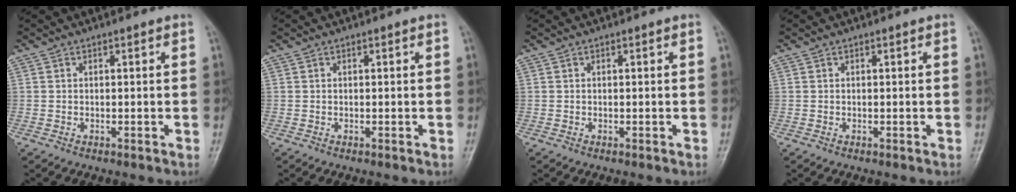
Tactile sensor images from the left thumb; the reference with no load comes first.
{"total": 0.0}
{"total": 0.0}
{"total": 0.0}